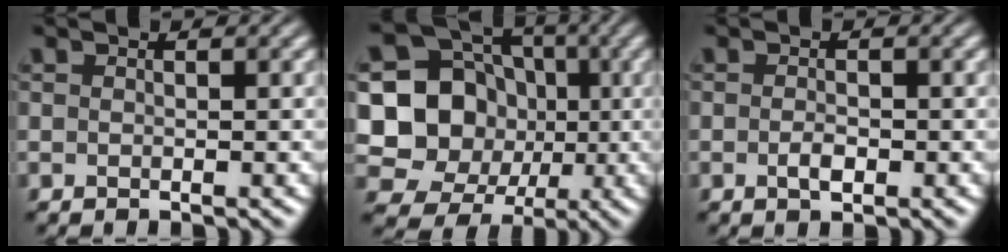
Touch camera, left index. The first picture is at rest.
{"total": 11.1, "force": [0.6, 10.2, 4.4], "torque": [-0.080, 0.008, -0.014]}
{"total": 1.0, "force": [-0.2, 0.4, 0.9], "torque": [-0.017, 0.001, -0.006]}